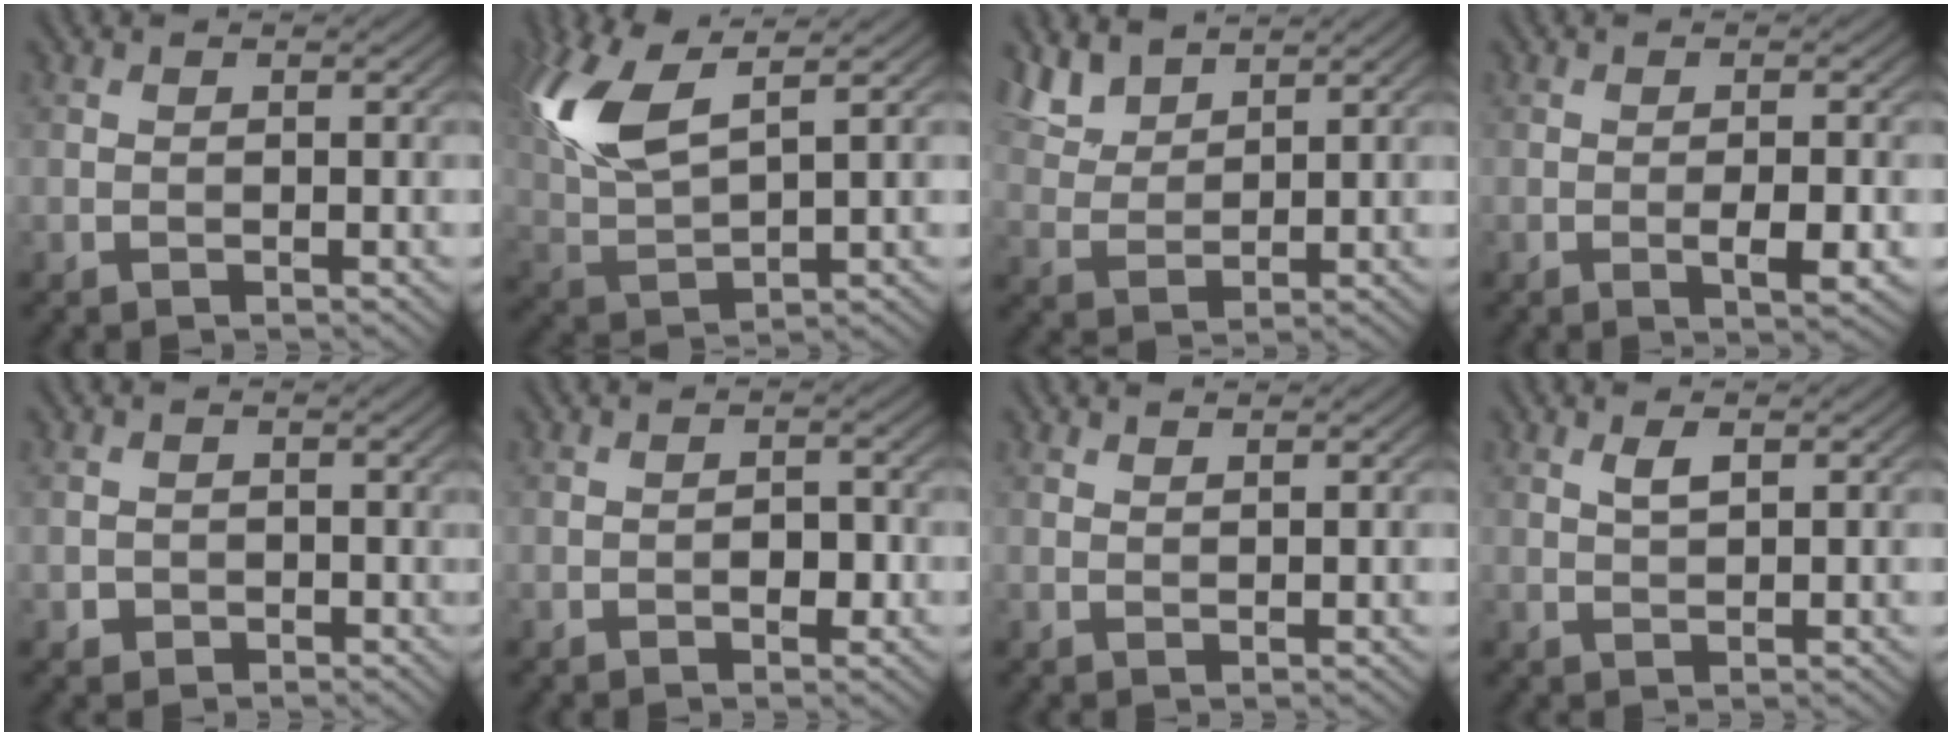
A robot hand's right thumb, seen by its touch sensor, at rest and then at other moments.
{"total": 11.3, "force": [5.1, 4.1, 9.1], "torque": [-0.232, 0.015, 0.104]}
{"total": 5.4, "force": [4.3, 2.1, 2.4], "torque": [-0.067, 0.006, 0.096]}
{"total": 3.4, "force": [-1.0, 0.7, 3.2], "torque": [-0.055, 0.001, -0.014]}
{"total": 1.4, "force": [-0.4, 1.3, 0.1], "torque": [0.001, -0.005, -0.011]}
{"total": 2.2, "force": [-0.7, 1.2, 1.7], "torque": [-0.025, 0.003, -0.012]}
{"total": 0.9, "force": [0.8, 0.0, 0.3], "torque": [-0.009, -0.001, 0.016]}
{"total": 1.9, "force": [1.0, 0.7, 1.5], "torque": [-0.034, 0.000, 0.022]}